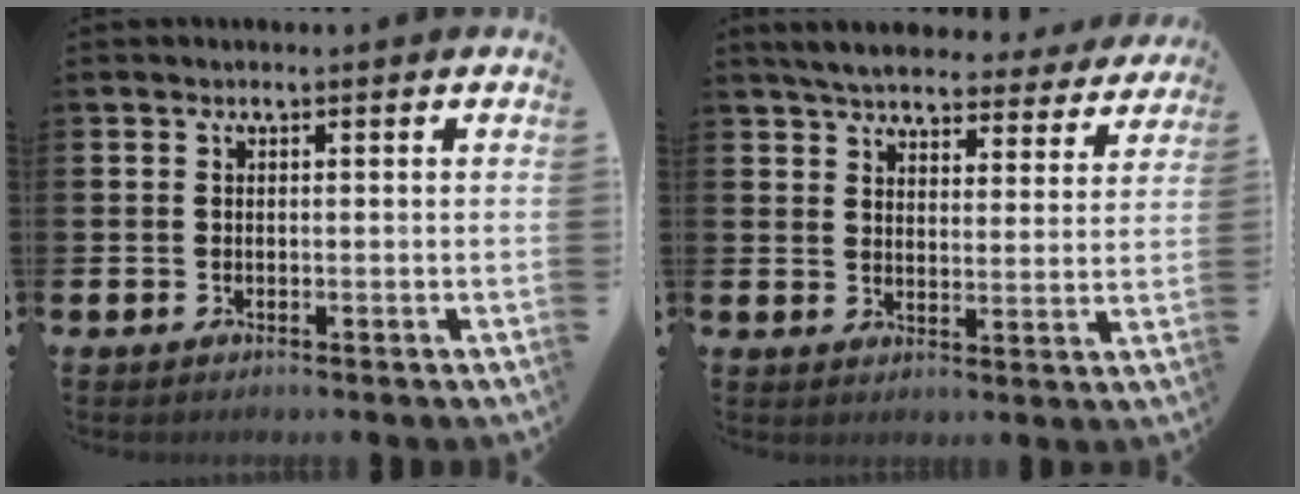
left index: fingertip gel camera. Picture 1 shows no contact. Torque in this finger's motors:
{"motor_torque": [0.93, -1.21, 0.09, 0.13]}